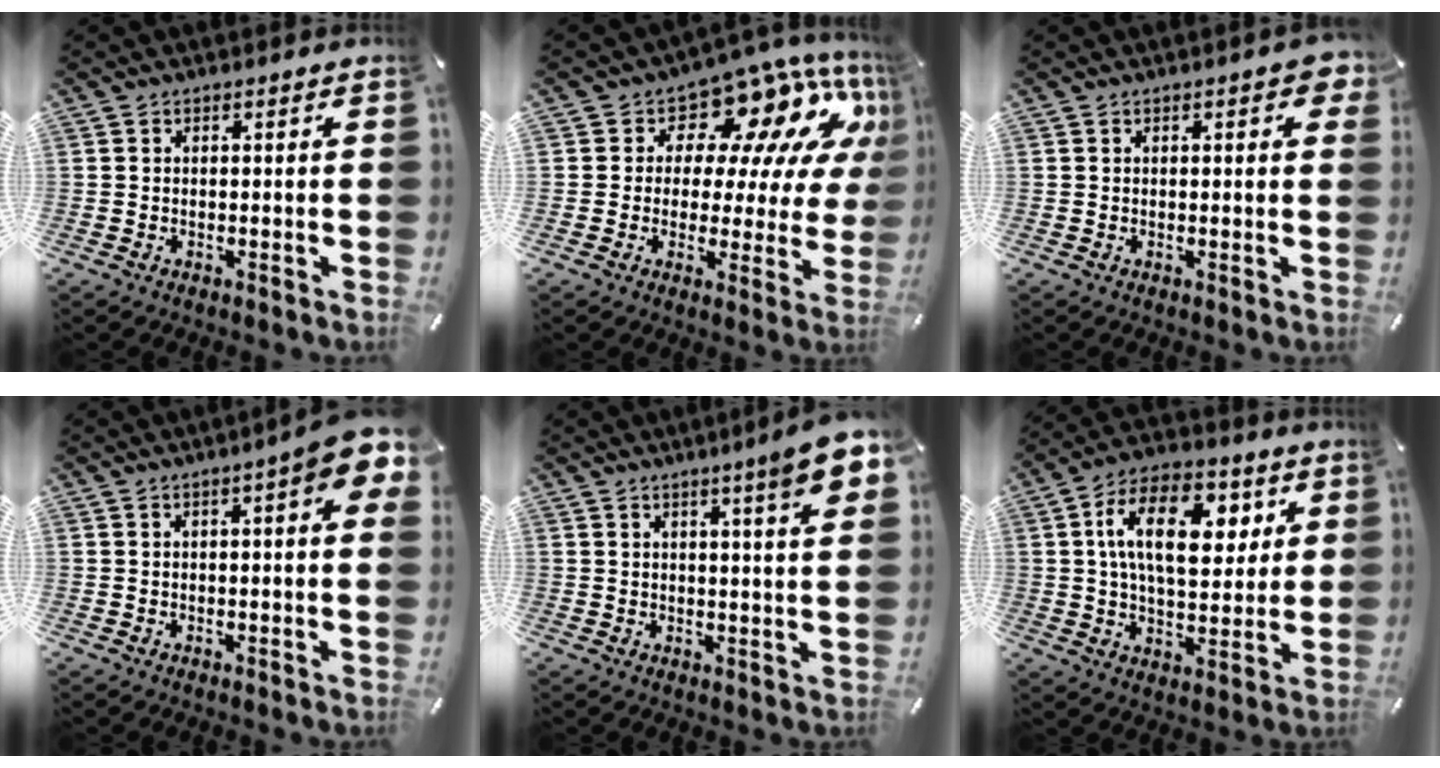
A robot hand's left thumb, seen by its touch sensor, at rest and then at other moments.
{"total": 14.2, "force": [9.0, 7.5, 8.1], "torque": [-0.120, -0.080, 0.149]}
{"total": 3.2, "force": [1.1, 1.2, 2.8], "torque": [-0.033, -0.003, 0.012]}
{"total": 8.5, "force": [3.7, 1.7, 7.4], "torque": [-0.102, -0.017, 0.057]}
{"total": 9.4, "force": [5.3, 0.7, 7.8], "torque": [-0.115, -0.027, 0.082]}
{"total": 17.1, "force": [5.5, 9.9, 12.9], "torque": [-0.208, 0.004, 0.090]}